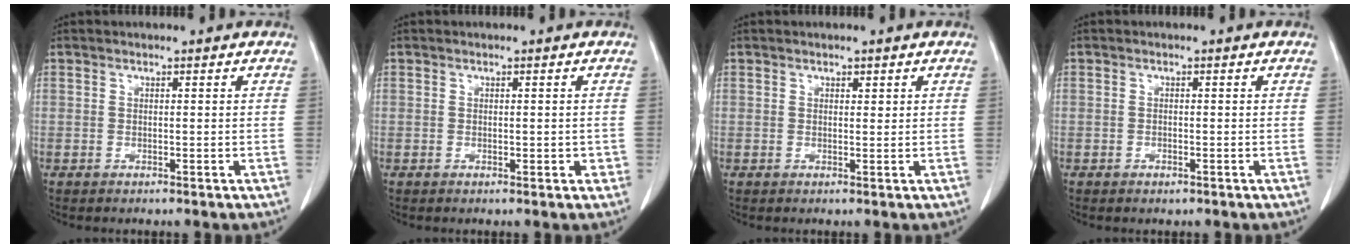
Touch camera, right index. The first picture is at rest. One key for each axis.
{"total": 1.5, "fx": -0.2, "fy": 0.8, "fz": 1.2, "tx": -0.015, "ty": 0.002, "tz": 0.000}
{"total": 0.8, "fx": 0.5, "fy": 0.5, "fz": 0.4, "tx": -0.005, "ty": -0.004, "tz": 0.007}
{"total": 0.9, "fx": -0.5, "fy": 0.5, "fz": 0.5, "tx": -0.009, "ty": -0.001, "tz": -0.004}